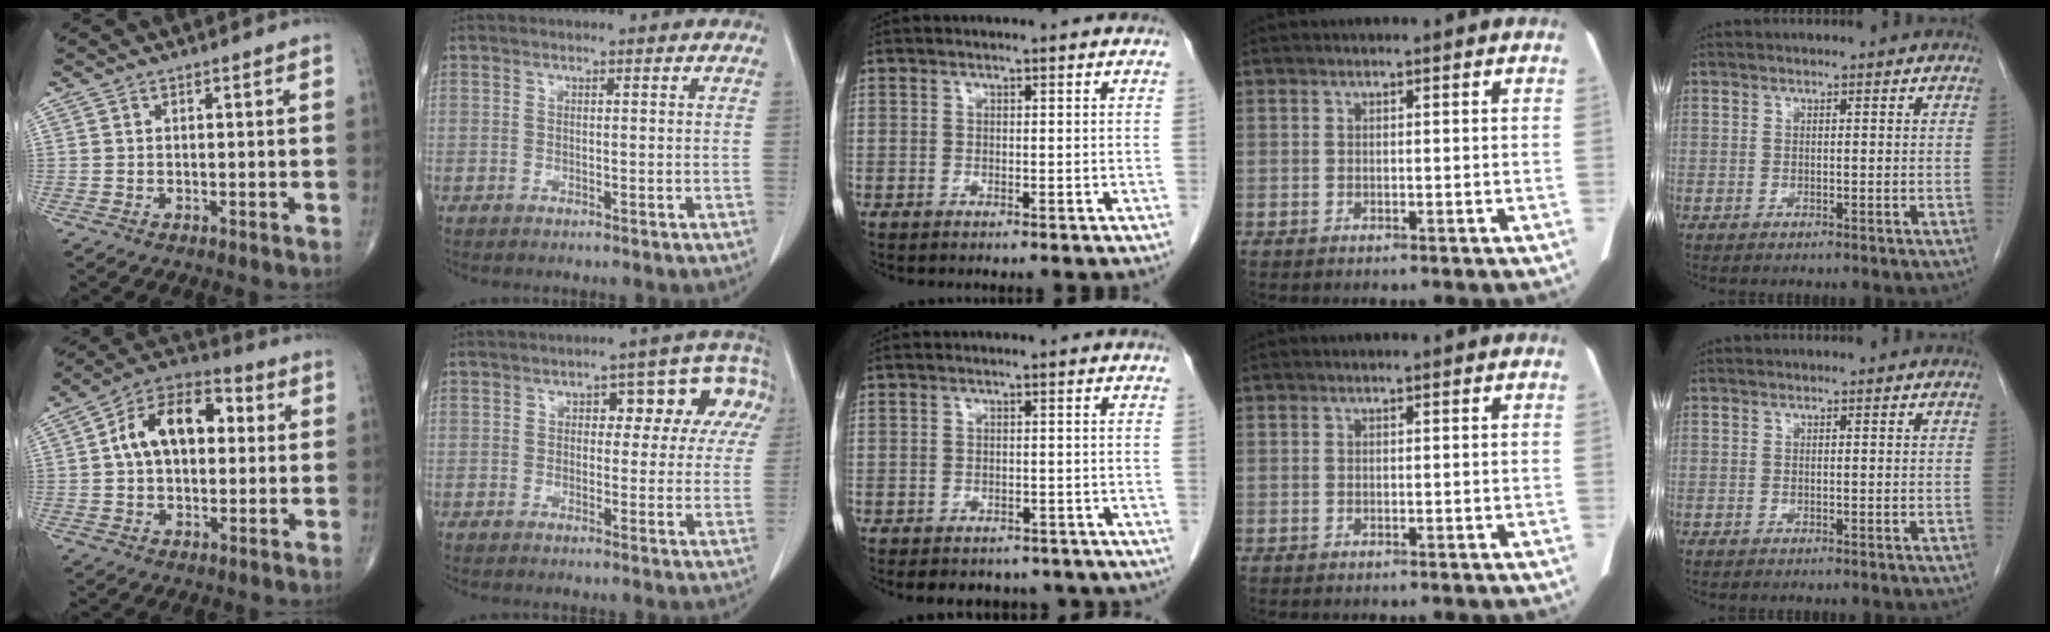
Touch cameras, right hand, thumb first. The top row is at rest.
{"thumb": {"total": 14.7, "force": [2.1, 9.0, 11.4], "torque": [-0.171, 0.033, 0.024]}, "index": {"total": 9.9, "force": [3.3, 5.2, 7.8], "torque": [-0.076, 0.038, 0.036]}, "middle": {"total": 9.8, "force": [-8.2, 4.5, 2.8], "torque": [-0.038, 0.001, -0.085]}}